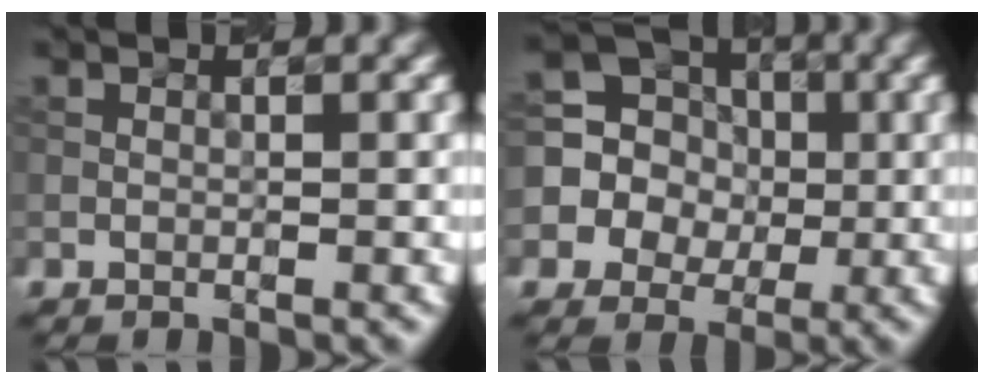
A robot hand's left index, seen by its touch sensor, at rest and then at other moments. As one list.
[{"total": 11.6, "force": [0.9, 10.9, 3.8], "torque": [-0.117, 0.036, 0.000]}]